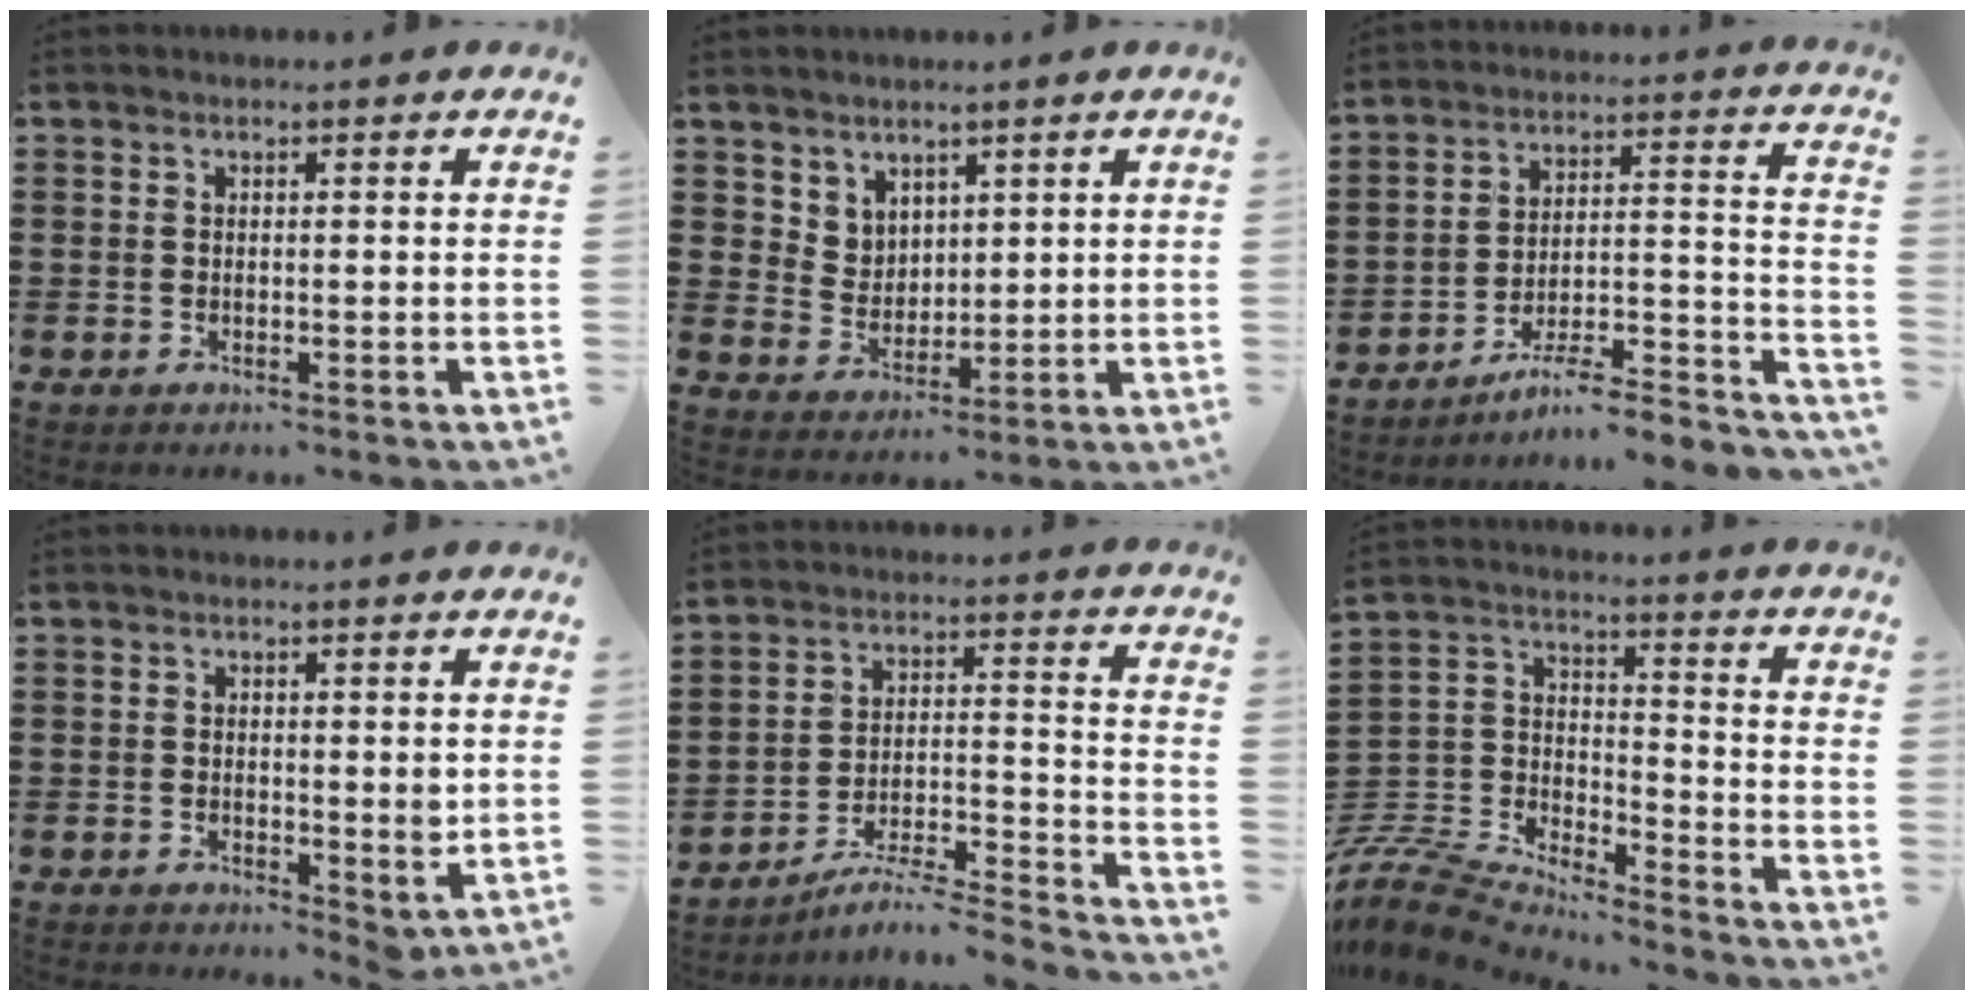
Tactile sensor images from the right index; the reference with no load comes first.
{"total": 4.6, "force": [3.5, 3.0, 0.1], "torque": [-0.019, -0.003, 0.068]}
{"total": 5.8, "force": [-4.7, 0.4, 3.4], "torque": [-0.056, -0.015, -0.095]}
{"total": 2.2, "force": [0.2, 1.0, 2.0], "torque": [-0.025, -0.007, 0.001]}
{"total": 5.3, "force": [-4.5, 0.1, 2.8], "torque": [-0.045, -0.014, -0.093]}
{"total": 7.5, "force": [-7.1, 1.6, 1.5], "torque": [-0.065, -0.011, -0.153]}